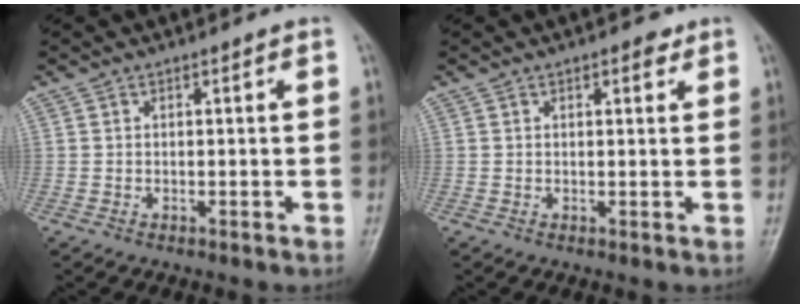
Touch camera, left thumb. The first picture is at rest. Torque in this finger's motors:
{"motor_torque": [-0.04, 0.07, -0.20, 0.10, 0.01]}